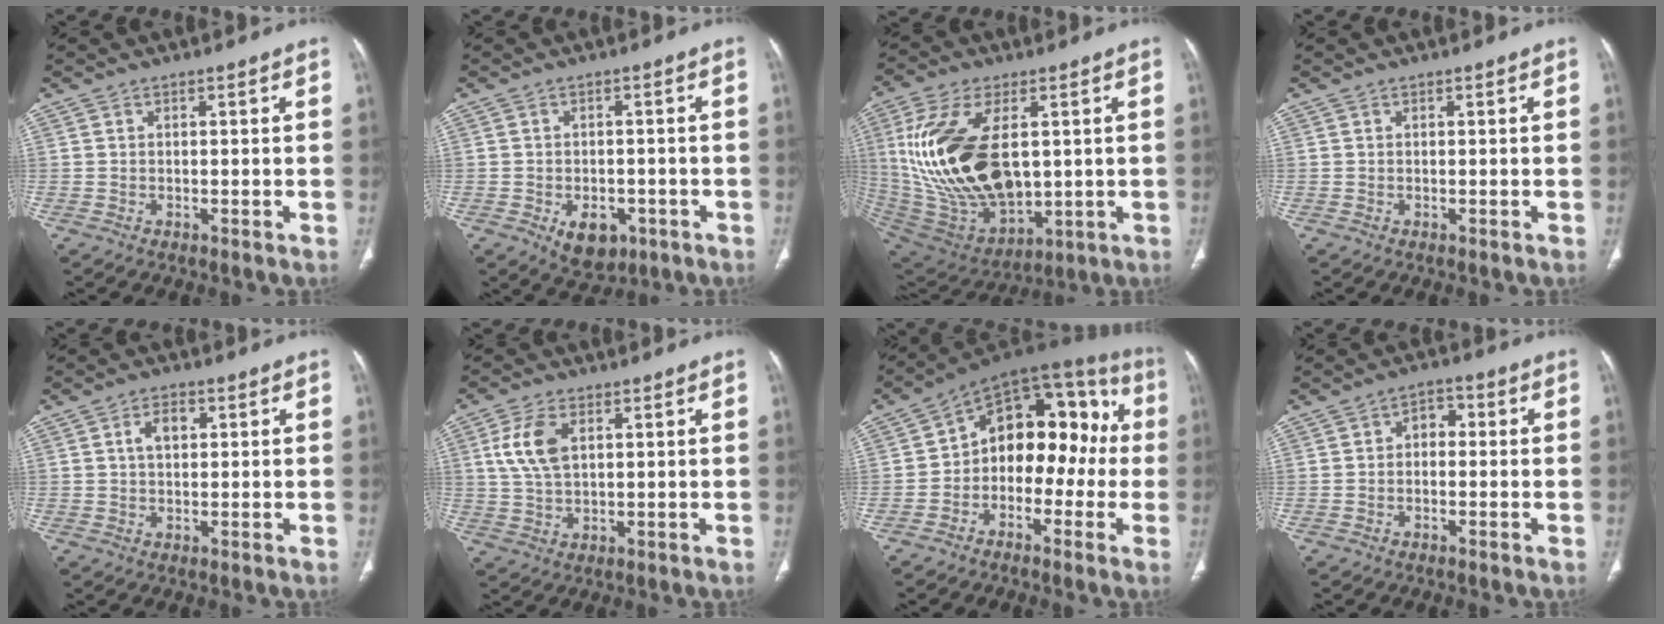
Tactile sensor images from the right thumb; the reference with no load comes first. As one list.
[{"total": 6.8, "force": [-3.0, 4.5, 4.1], "torque": [-0.041, 0.009, -0.032]}, {"total": 25.4, "force": [2.9, 13.9, 21.0], "torque": [-0.413, -0.023, 0.073]}, {"total": 0.0}, {"total": 4.0, "force": [1.1, 2.5, 3.0], "torque": [-0.049, 0.006, 0.017]}, {"total": 7.6, "force": [2.2, 4.2, 5.9], "torque": [-0.127, -0.001, 0.047]}, {"total": 17.8, "force": [-0.4, 11.6, 13.5], "torque": [-0.132, 0.059, -0.022]}, {"total": 3.7, "force": [-0.2, 2.6, 2.6], "torque": [-0.023, 0.017, -0.016]}]